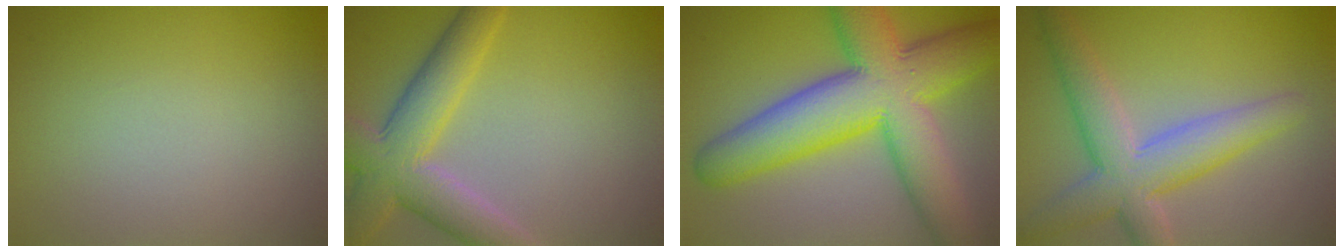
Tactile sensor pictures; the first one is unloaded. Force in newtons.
{"total": 7.1, "press": 7.1, "slide": 0.6}
{"total": 12.8, "press": 12.8, "slide": 0.3}
{"total": 6.5, "press": 6.5, "slide": 0.4}